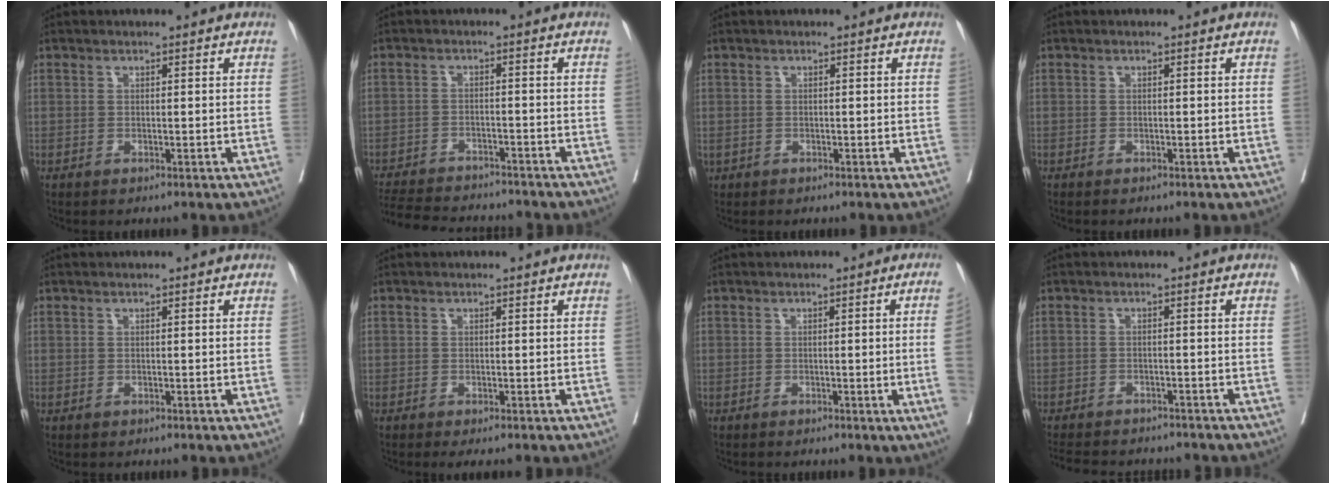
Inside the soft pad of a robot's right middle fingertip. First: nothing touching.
{"total": 14.3, "force": [-13.1, 2.9, 4.9], "torque": [-0.111, -0.012, -0.184]}
{"total": 0.0}
{"total": 0.6, "force": [-0.6, 0.1, 0.3], "torque": [-0.011, -0.003, -0.009]}
{"total": 0.0}
{"total": 0.8, "force": [-0.7, 0.1, 0.3], "torque": [-0.006, -0.004, -0.009]}
{"total": 5.1, "force": [-0.7, -2.1, 4.6], "torque": [-0.053, -0.012, -0.008]}
{"total": 11.9, "force": [-10.7, 3.4, 4.1], "torque": [-0.086, -0.007, -0.138]}